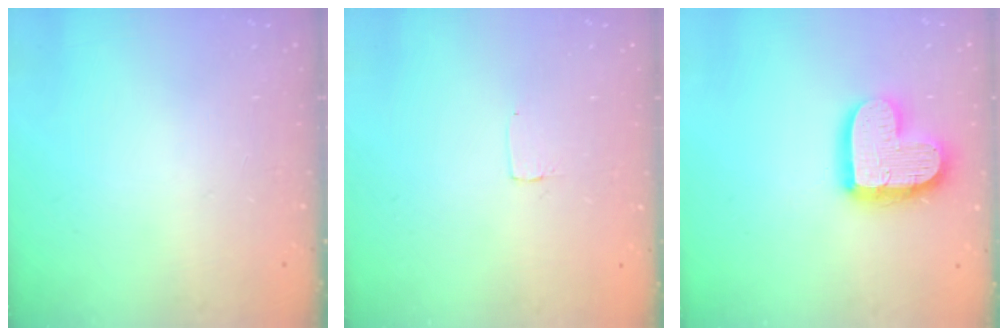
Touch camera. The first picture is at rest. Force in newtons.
{"total": 2.6, "press": 2.6, "slide": 0.2}
{"total": 15.6, "press": 15.5, "slide": 1.3}